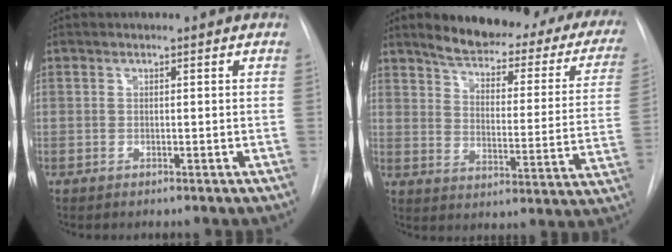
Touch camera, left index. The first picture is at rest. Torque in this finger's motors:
{"motor_torque": [0.97, -1.17, 0.66, 0.13]}